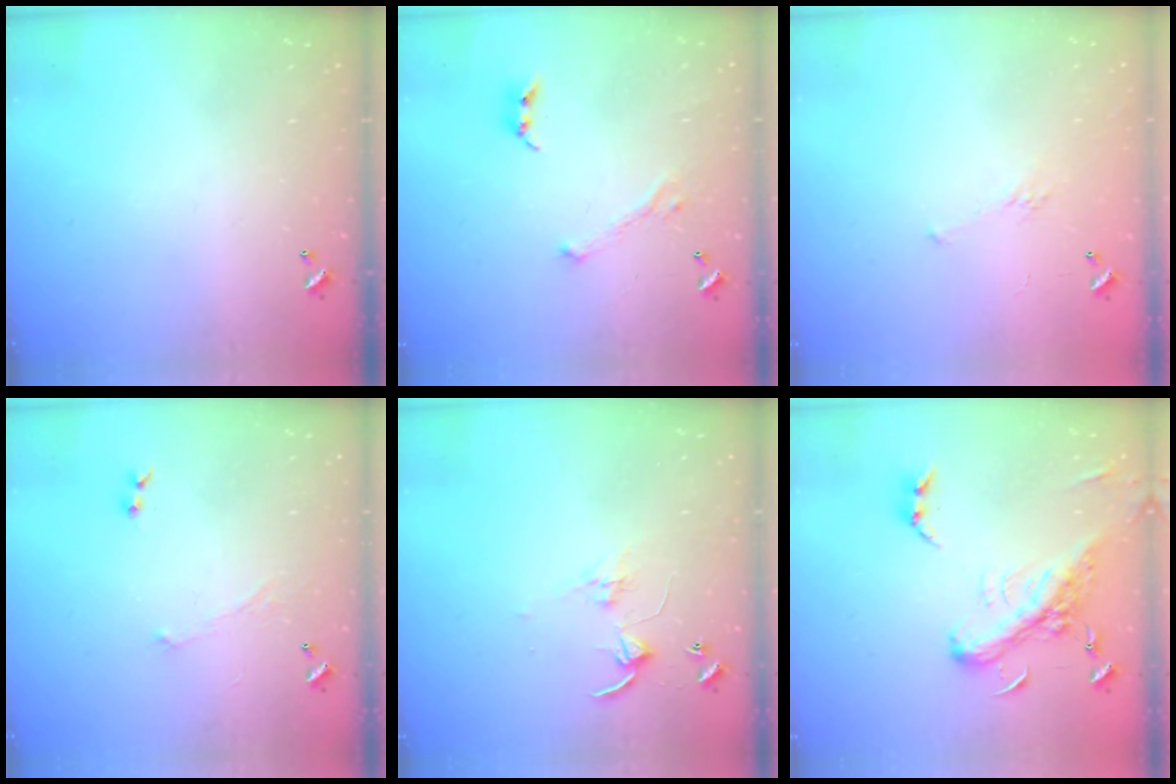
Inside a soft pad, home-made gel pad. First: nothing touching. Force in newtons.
{"total": 2.6, "press": 2.4, "slide": 1.0}
{"total": 5.3, "press": 5.2, "slide": 1.0}
{"total": 1.2, "press": 0.9, "slide": 0.8}
{"total": 2.7, "press": 2.7, "slide": 0.2}
{"total": 7.1, "press": 6.9, "slide": 1.4}